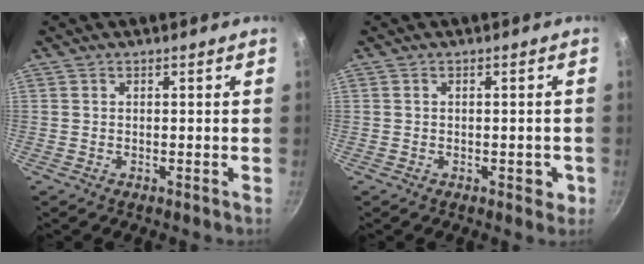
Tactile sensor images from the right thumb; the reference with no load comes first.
{"total": 2.6, "force": [-0.8, 1.5, 2.0], "torque": [-0.006, 0.010, -0.009]}